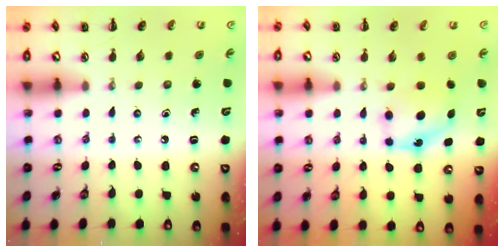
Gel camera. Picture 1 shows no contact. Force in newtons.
{"total": 5.8, "press": 5.8, "slide": 0.9}